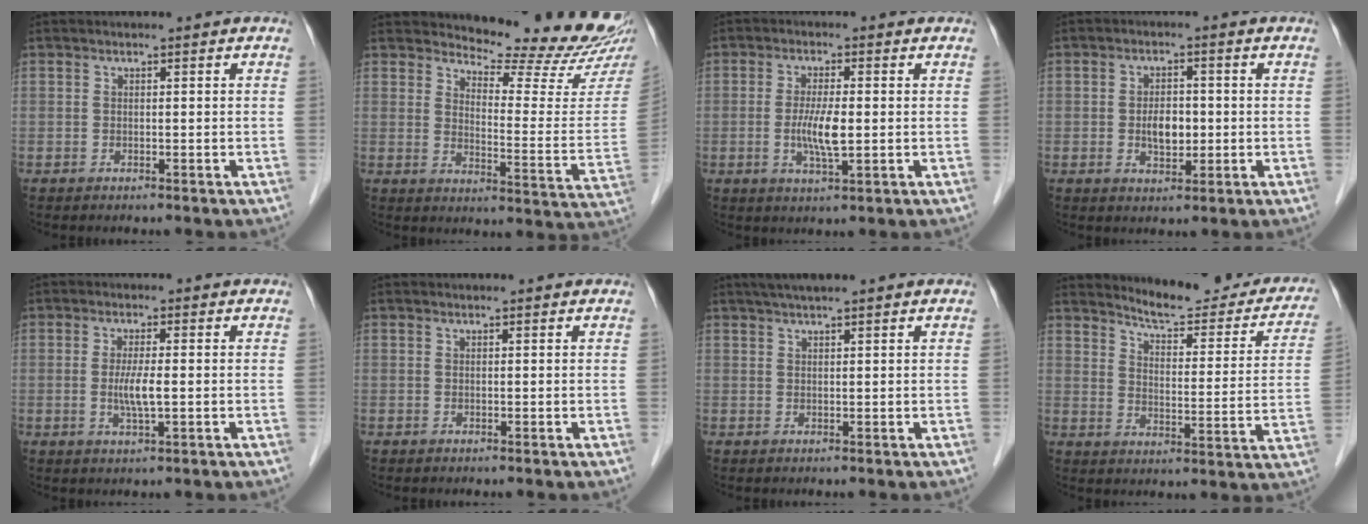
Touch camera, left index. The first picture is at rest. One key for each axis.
{"total": 16.4, "fx": 15.7, "fy": 0.4, "fz": 4.9, "tx": -0.068, "ty": -0.105, "tz": 0.184}
{"total": 5.2, "fx": -0.4, "fy": 0.9, "fz": 5.1, "tx": -0.105, "ty": -0.008, "tz": -0.008}
{"total": 4.3, "fx": -0.4, "fy": 2.4, "fz": 3.6, "tx": -0.062, "ty": 0.003, "tz": -0.003}
{"total": 3.7, "fx": -0.3, "fy": 0.3, "fz": 3.7, "tx": -0.077, "ty": -0.006, "tz": -0.004}
{"total": 1.1, "fx": 1.1, "fy": 0.2, "fz": 0.2, "tx": -0.012, "ty": 0.009, "tz": 0.013}
{"total": 4.7, "fx": 3.9, "fy": -0.3, "fz": 2.7, "tx": -0.041, "ty": 0.029, "tz": 0.065}
{"total": 17.7, "fx": 16.3, "fy": 3.8, "fz": 5.7, "tx": -0.056, "ty": -0.051, "tz": 0.190}